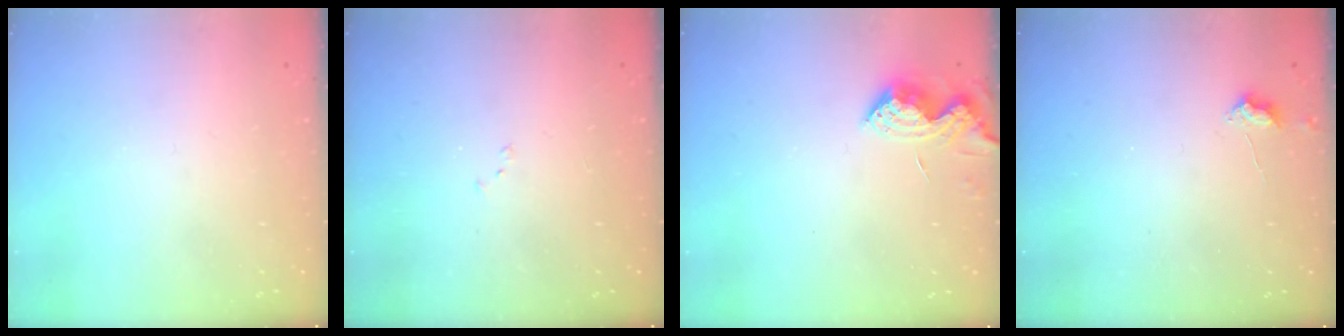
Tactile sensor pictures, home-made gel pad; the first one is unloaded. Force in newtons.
{"total": 6.7, "press": 6.6, "slide": 0.9}
{"total": 7.9, "press": 7.9, "slide": 0.8}
{"total": 3.0, "press": 2.9, "slide": 0.5}